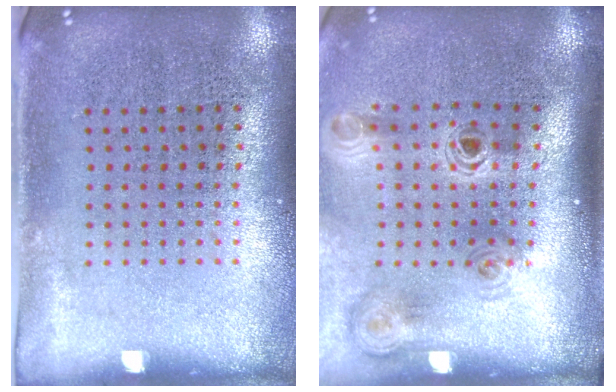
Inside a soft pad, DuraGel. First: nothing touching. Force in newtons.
{"total": 1.4, "press": 1.2, "slide": 0.8}